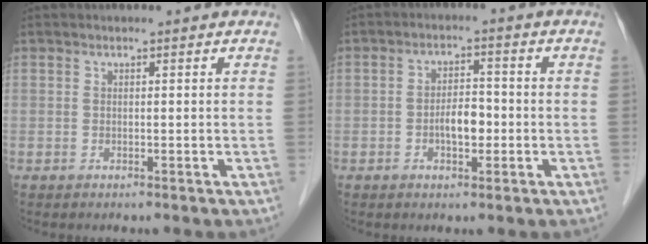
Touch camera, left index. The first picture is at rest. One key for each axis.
{"total": 4.1, "fx": -1.1, "fy": 1.9, "fz": 3.5, "tx": -0.062, "ty": 0.007, "tz": -0.020}